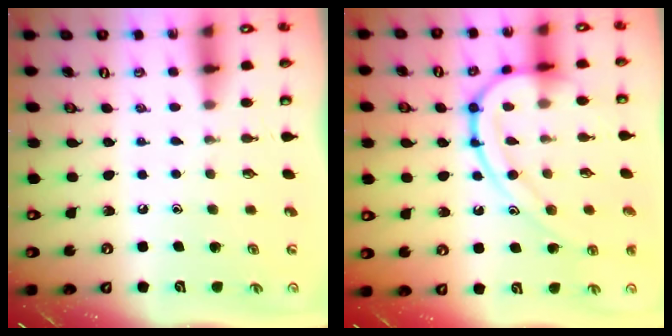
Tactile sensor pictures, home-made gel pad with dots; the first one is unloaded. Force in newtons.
{"total": 14.4, "press": 14.4, "slide": 0.5}